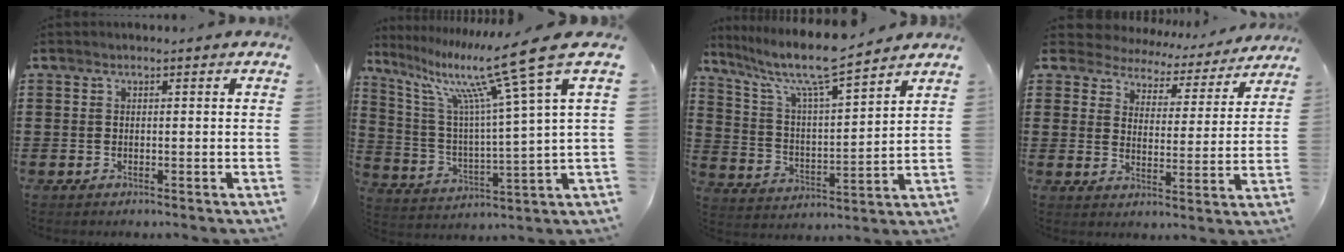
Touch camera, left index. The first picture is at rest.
{"total": 14.9, "force": [9.9, 0.5, 11.2], "torque": [-0.225, -0.058, 0.149]}
{"total": 9.4, "force": [7.8, 0.7, 5.2], "torque": [-0.130, -0.045, 0.129]}
{"total": 4.8, "force": [4.7, 0.9, -0.3], "torque": [-0.028, -0.035, 0.078]}